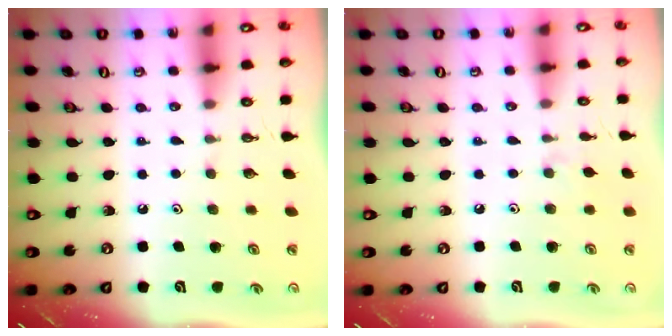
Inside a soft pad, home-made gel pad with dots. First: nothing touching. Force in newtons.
{"total": 3.2, "press": 3.2, "slide": 0.5}